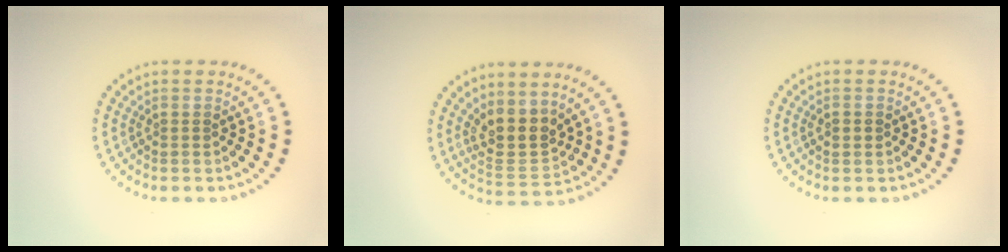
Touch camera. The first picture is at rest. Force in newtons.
{"total": 3.8, "press": 3.3, "slide": 1.9}
{"total": 1.3, "press": 1.2, "slide": 0.1}